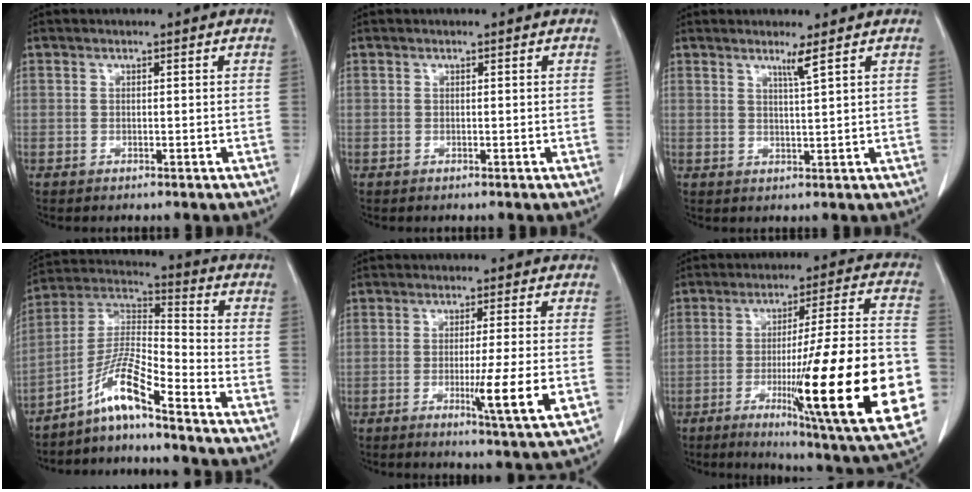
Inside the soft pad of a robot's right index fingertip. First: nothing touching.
{"total": 0.0}
{"total": 2.2, "force": [1.4, -0.8, 1.4], "torque": [-0.031, -0.013, 0.030]}
{"total": 9.0, "force": [-6.6, -0.1, 6.1], "torque": [-0.130, 0.008, -0.127]}
{"total": 8.3, "force": [-2.1, -0.7, 8.0], "torque": [-0.124, -0.022, -0.033]}
{"total": 27.3, "force": [-6.8, 1.0, 26.5], "torque": [-0.329, -0.029, -0.105]}